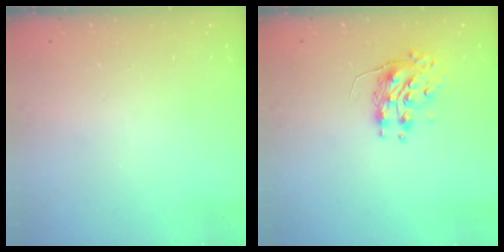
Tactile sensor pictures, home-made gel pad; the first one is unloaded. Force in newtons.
{"total": 8.7, "press": 8.7, "slide": 0.8}